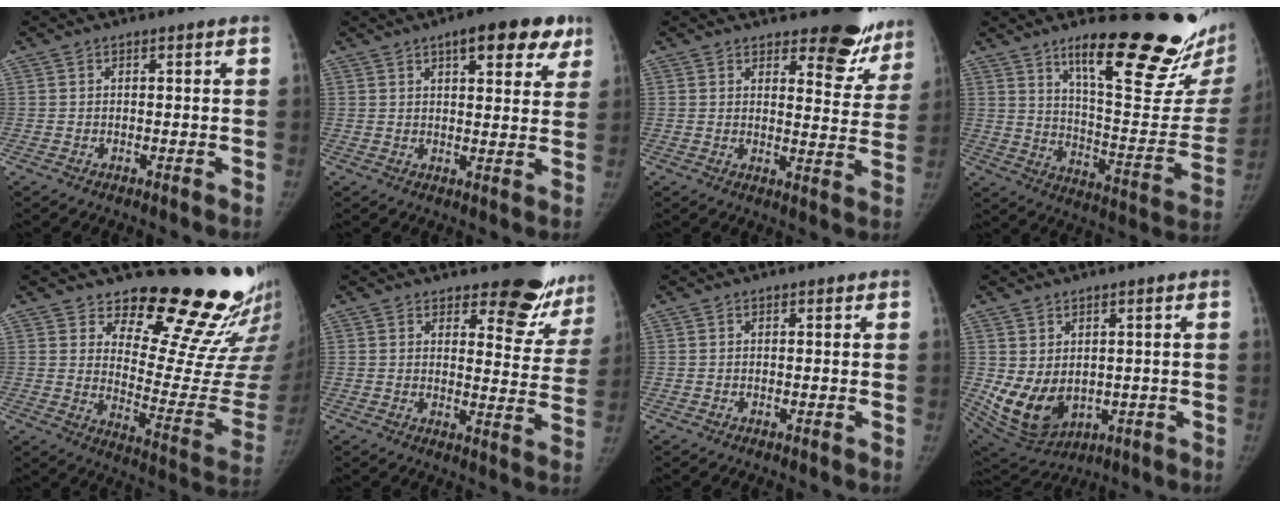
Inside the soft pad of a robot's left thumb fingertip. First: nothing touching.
{"total": 11.6, "force": [6.5, 4.6, 8.4], "torque": [-0.072, -0.014, 0.080]}
{"total": 11.4, "force": [9.3, 4.6, 4.8], "torque": [-0.014, -0.076, 0.104]}
{"total": 27.9, "force": [18.3, 6.9, 19.9], "torque": [-0.244, -0.106, 0.274]}
{"total": 20.6, "force": [17.7, 6.8, 8.1], "torque": [-0.042, -0.171, 0.227]}
{"total": 13.6, "force": [11.7, 5.1, 4.6], "torque": [-0.003, -0.098, 0.126]}
{"total": 0.0}
{"total": 10.6, "force": [-0.1, 7.8, 7.2], "torque": [-0.120, -0.017, 0.029]}